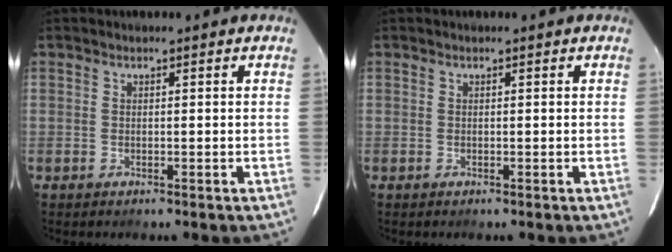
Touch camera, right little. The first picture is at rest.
{"total": 0.0}